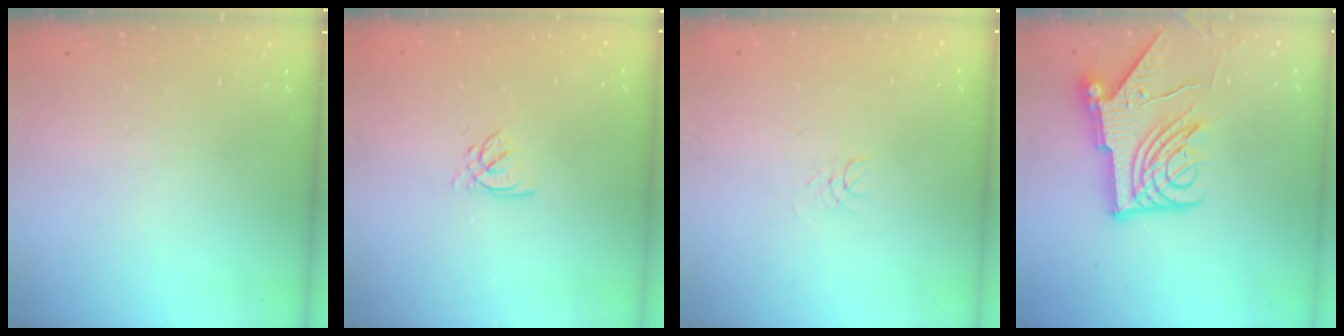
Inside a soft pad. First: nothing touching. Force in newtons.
{"total": 2.3, "press": 2.3, "slide": 0.3}
{"total": 1.7, "press": 1.7, "slide": 0.2}
{"total": 13.9, "press": 13.8, "slide": 1.6}